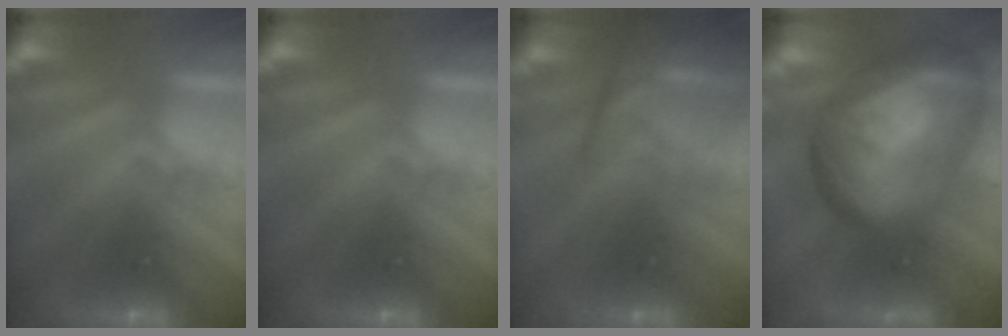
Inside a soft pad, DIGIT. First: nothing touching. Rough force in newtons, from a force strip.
{"total": 0.0}
{"total": 8.3}
{"total": 9.5}